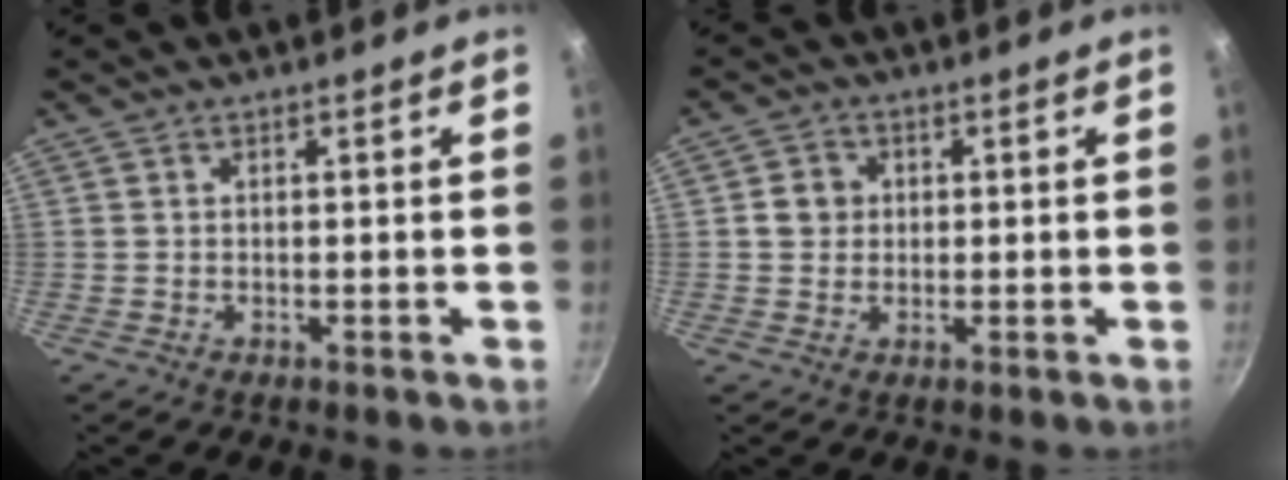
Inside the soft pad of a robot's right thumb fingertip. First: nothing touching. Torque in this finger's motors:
{"motor_torque": [0.45, 0.96, 0.32, -0.28, 0.00]}